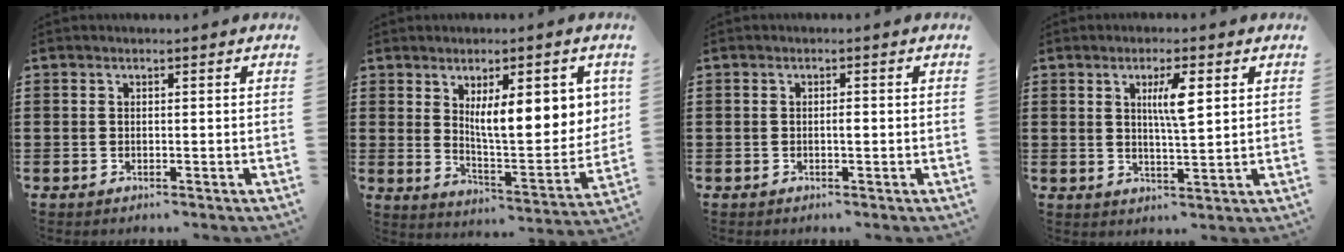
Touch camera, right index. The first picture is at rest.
{"total": 10.1, "force": [3.8, 2.8, 8.9], "torque": [-0.145, -0.014, 0.059]}
{"total": 1.0, "force": [-0.1, 0.3, 0.9], "torque": [-0.018, -0.002, -0.002]}
{"total": 5.2, "force": [1.7, 1.1, 4.8], "torque": [-0.091, 0.004, 0.023]}